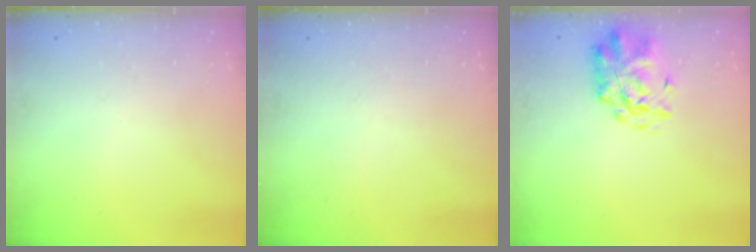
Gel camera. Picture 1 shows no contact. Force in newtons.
{"total": 0.0}
{"total": 2.9, "press": 2.8, "slide": 0.7}